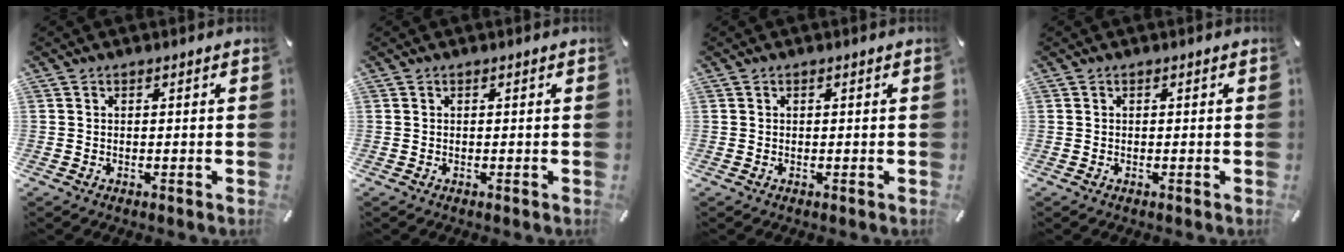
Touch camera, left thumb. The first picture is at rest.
{"total": 0.0}
{"total": 0.0}
{"total": 0.0}